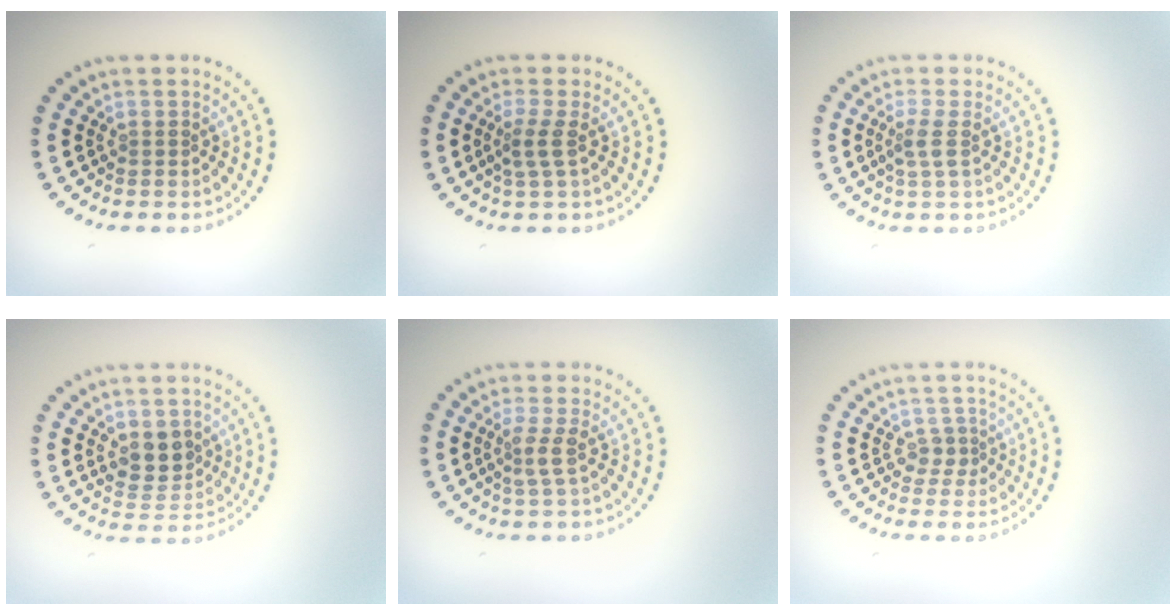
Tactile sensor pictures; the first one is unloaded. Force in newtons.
{"total": 2.0, "press": 1.3, "slide": 1.4}
{"total": 1.6, "press": 1.4, "slide": 0.8}
{"total": 3.4, "press": 3.3, "slide": 0.9}
{"total": 1.9, "press": 1.4, "slide": 1.3}
{"total": 1.6, "press": 1.3, "slide": 1.0}